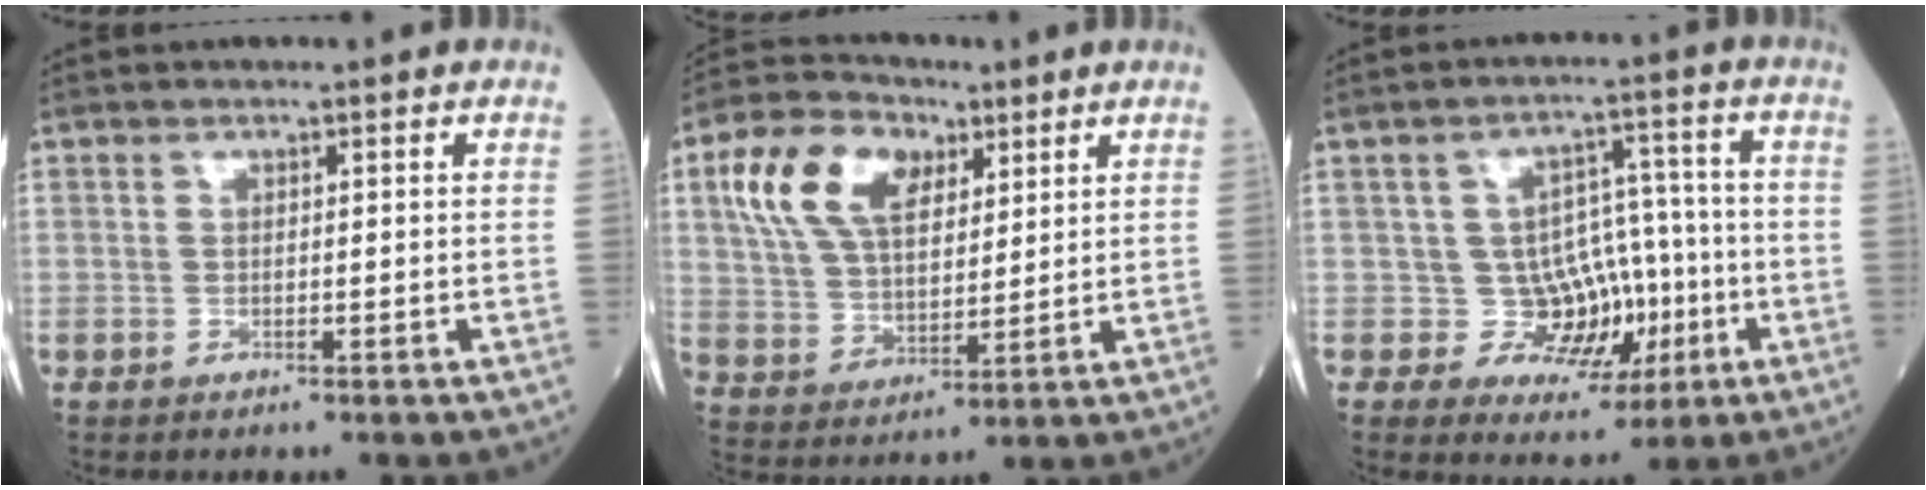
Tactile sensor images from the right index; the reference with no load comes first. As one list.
[{"total": 12.7, "force": [5.4, 7.2, 9.0], "torque": [-0.199, 0.035, 0.104]}, {"total": 8.0, "force": [-1.5, 7.2, 3.3], "torque": [-0.024, 0.029, -0.014]}]